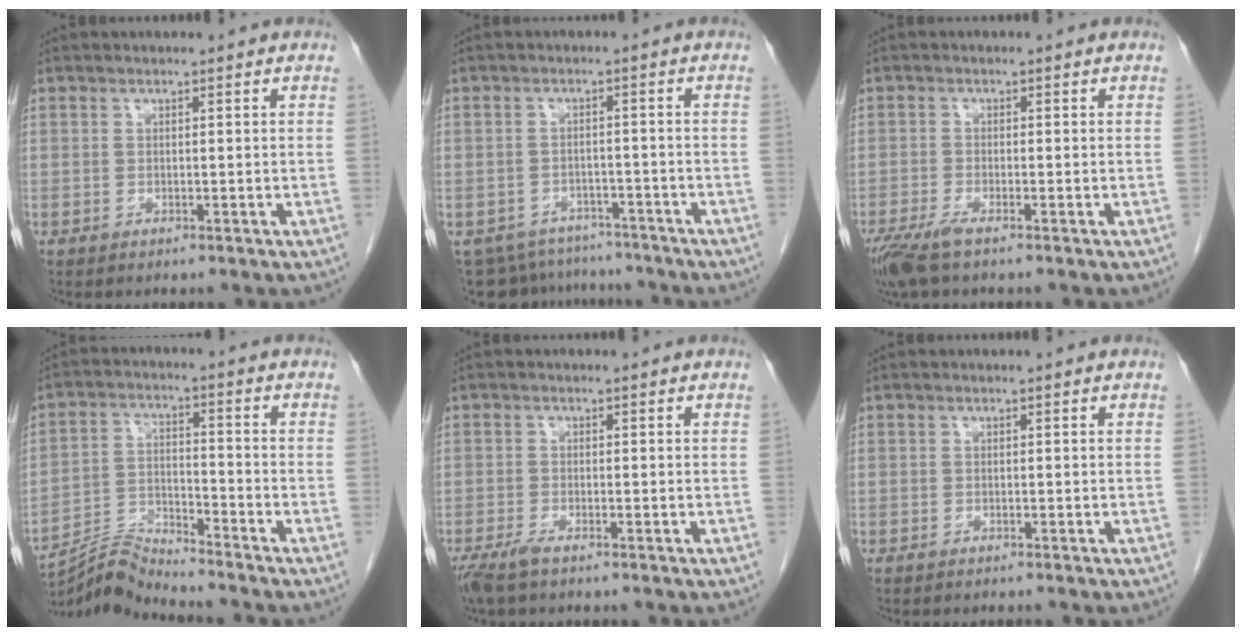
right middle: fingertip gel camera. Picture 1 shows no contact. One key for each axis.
{"total": 9.9, "fx": -9.1, "fy": 3.9, "fz": 1.0, "tx": -0.020, "ty": 0.009, "tz": -0.117}
{"total": 4.2, "fx": -3.0, "fy": 0.5, "fz": 2.9, "tx": -0.061, "ty": -0.012, "tz": -0.058}
{"total": 7.4, "fx": -7.2, "fy": -1.7, "fz": -0.2, "tx": -0.009, "ty": 0.004, "tz": -0.133}
{"total": 2.9, "fx": -2.2, "fy": 0.4, "fz": 1.8, "tx": -0.040, "ty": -0.008, "tz": -0.043}
{"total": 0.8, "fx": -0.7, "fy": 0.0, "fz": 0.3, "tx": -0.005, "ty": -0.001, "tz": -0.011}